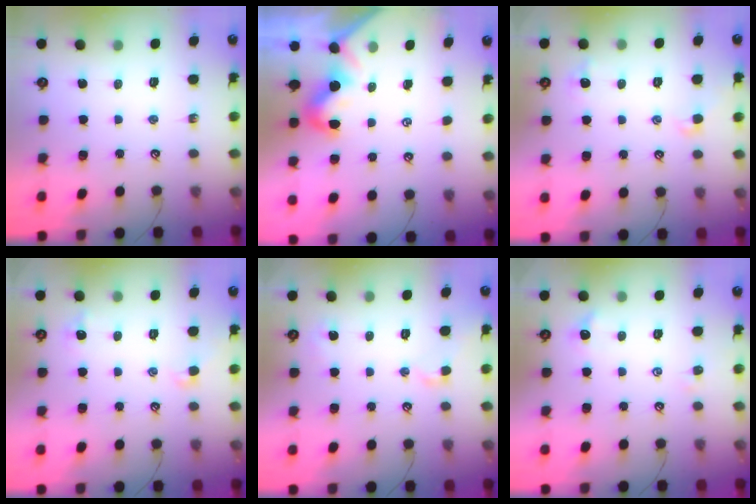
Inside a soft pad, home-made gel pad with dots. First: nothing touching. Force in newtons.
{"total": 2.1, "press": 2.0, "slide": 0.6}
{"total": 1.7, "press": 1.6, "slide": 0.5}
{"total": 1.7, "press": 1.6, "slide": 0.5}
{"total": 1.7, "press": 1.6, "slide": 0.5}
{"total": 1.9, "press": 1.8, "slide": 0.5}